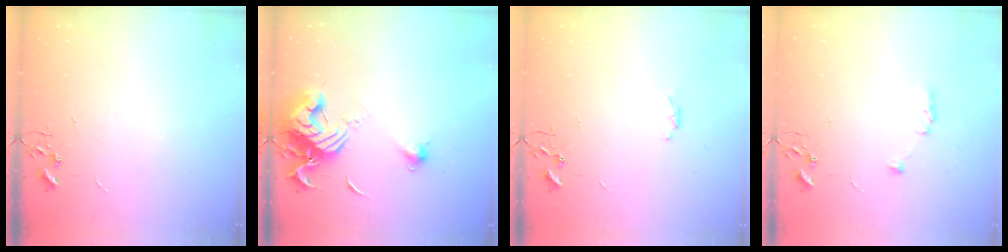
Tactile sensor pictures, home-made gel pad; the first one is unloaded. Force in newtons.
{"total": 12.5, "press": 12.4, "slide": 1.5}
{"total": 3.5, "press": 3.4, "slide": 1.0}
{"total": 5.9, "press": 5.6, "slide": 2.1}